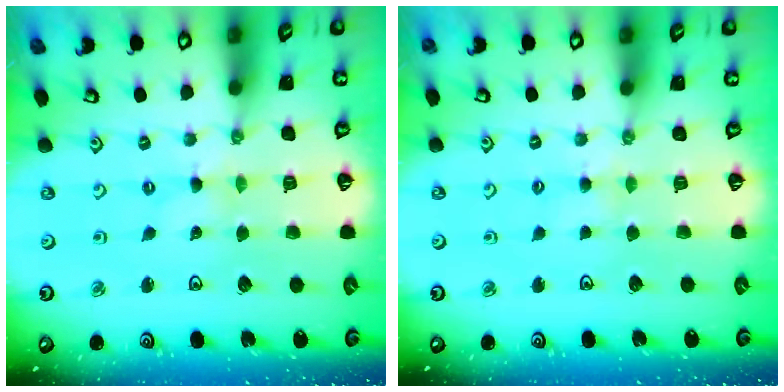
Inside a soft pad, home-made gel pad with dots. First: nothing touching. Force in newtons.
{"total": 2.8, "press": 2.8, "slide": 0.4}